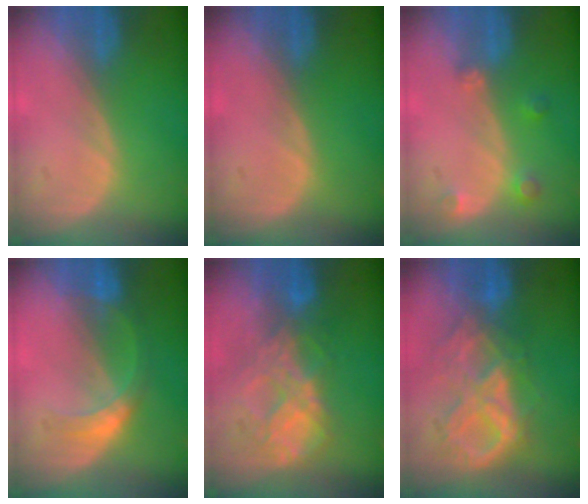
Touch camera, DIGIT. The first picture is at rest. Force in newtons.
{"total": 0.0}
{"total": 2.6, "press": 2.5, "slide": 0.5}
{"total": 5.2, "press": 4.8, "slide": 1.9}
{"total": 8.7, "press": 7.5, "slide": 4.3}
{"total": 10.2, "press": 8.7, "slide": 5.3}